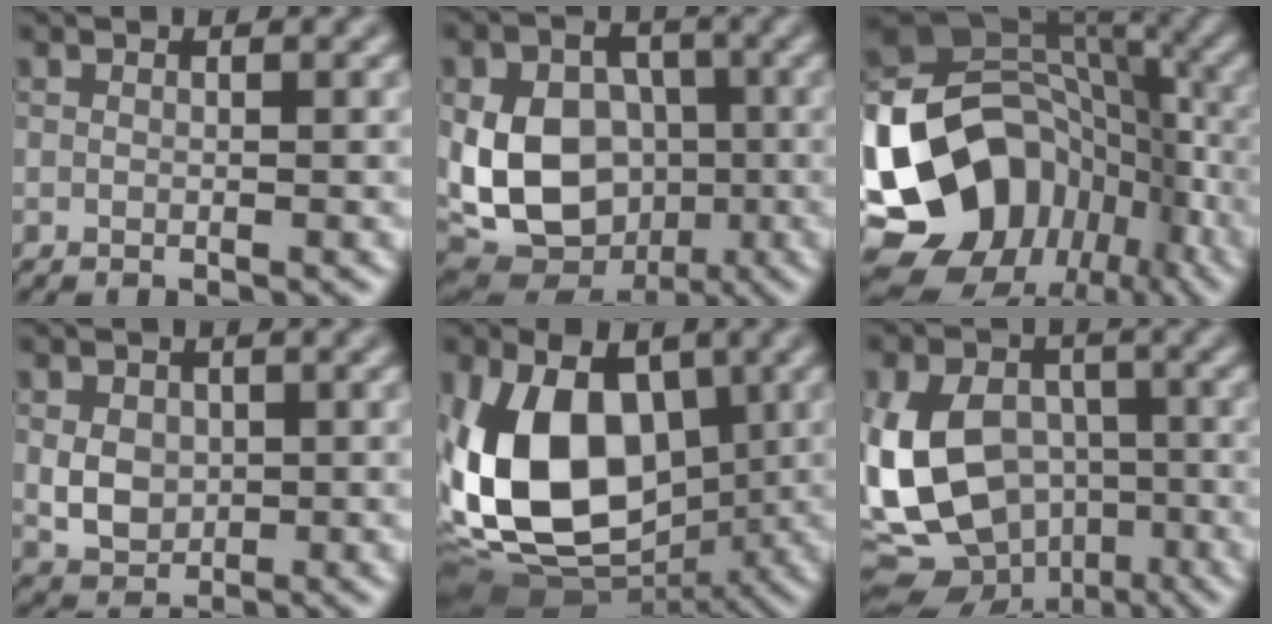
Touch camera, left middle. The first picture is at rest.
{"total": 11.0, "force": [-1.1, 8.7, 6.8], "torque": [-0.114, -0.008, -0.024]}
{"total": 18.1, "force": [-7.2, 14.2, 8.6], "torque": [-0.178, 0.000, -0.114]}
{"total": 3.0, "force": [0.1, 2.4, 1.8], "torque": [-0.036, -0.002, -0.001]}
{"total": 16.4, "force": [-0.6, 10.9, 12.2], "torque": [-0.236, -0.011, -0.018]}
{"total": 14.0, "force": [-3.0, 10.9, 8.2], "torque": [-0.168, -0.008, -0.055]}